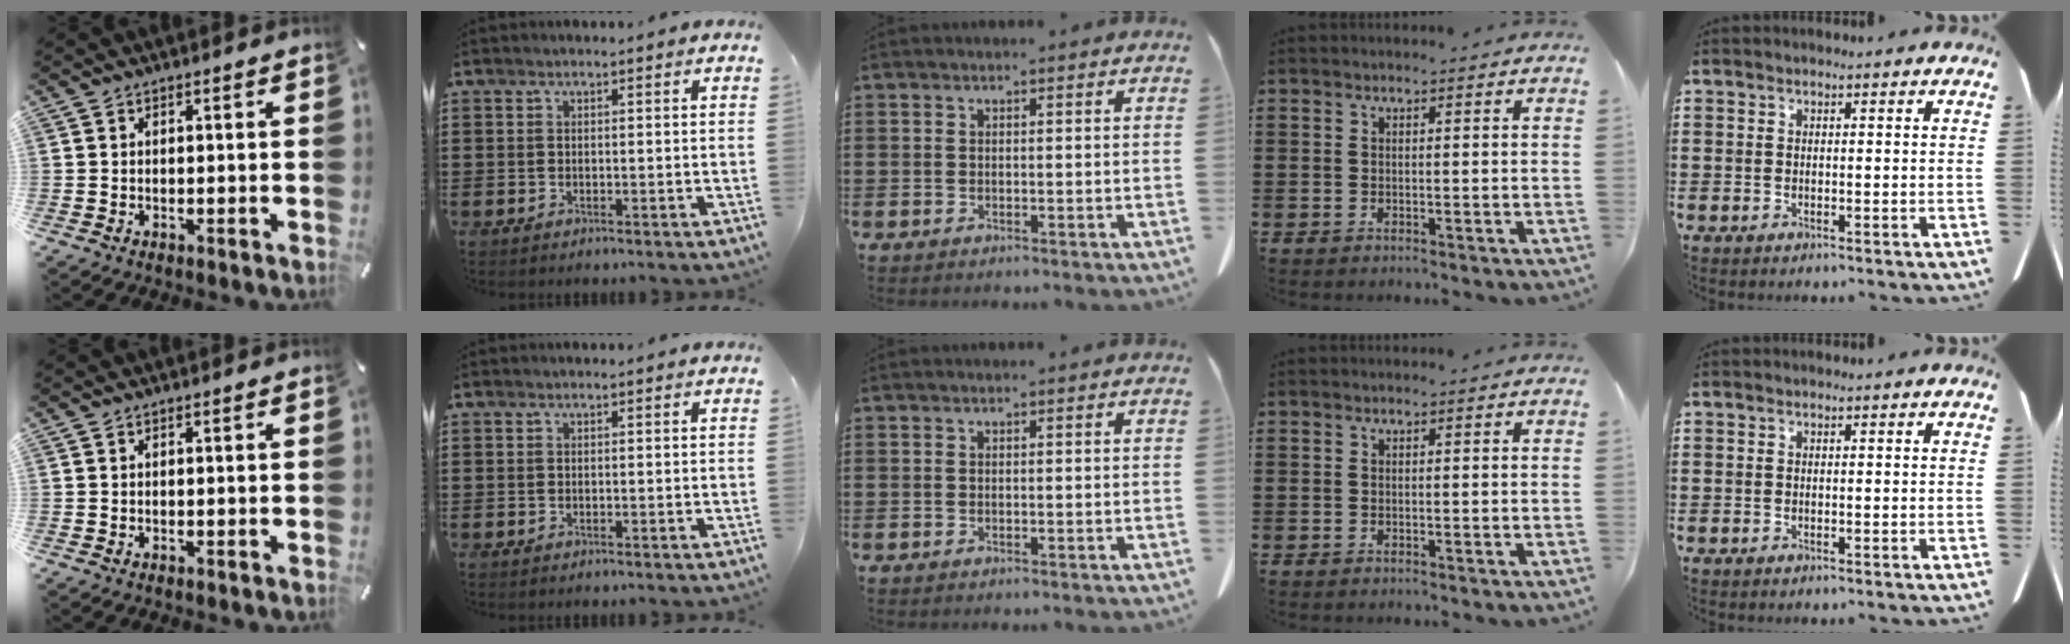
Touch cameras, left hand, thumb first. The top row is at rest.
{}